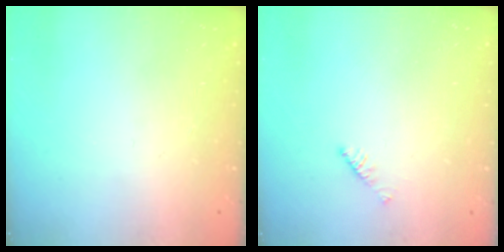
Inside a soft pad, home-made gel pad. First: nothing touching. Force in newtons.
{"total": 4.1, "press": 4.0, "slide": 0.6}